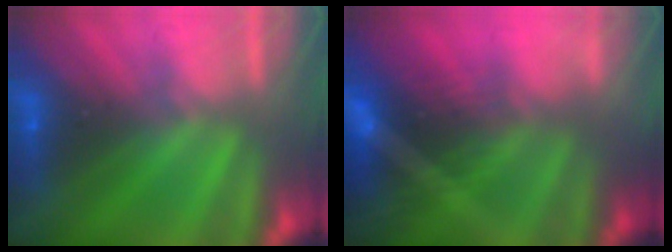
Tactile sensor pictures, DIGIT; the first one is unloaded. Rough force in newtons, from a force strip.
{"total": 8.3}